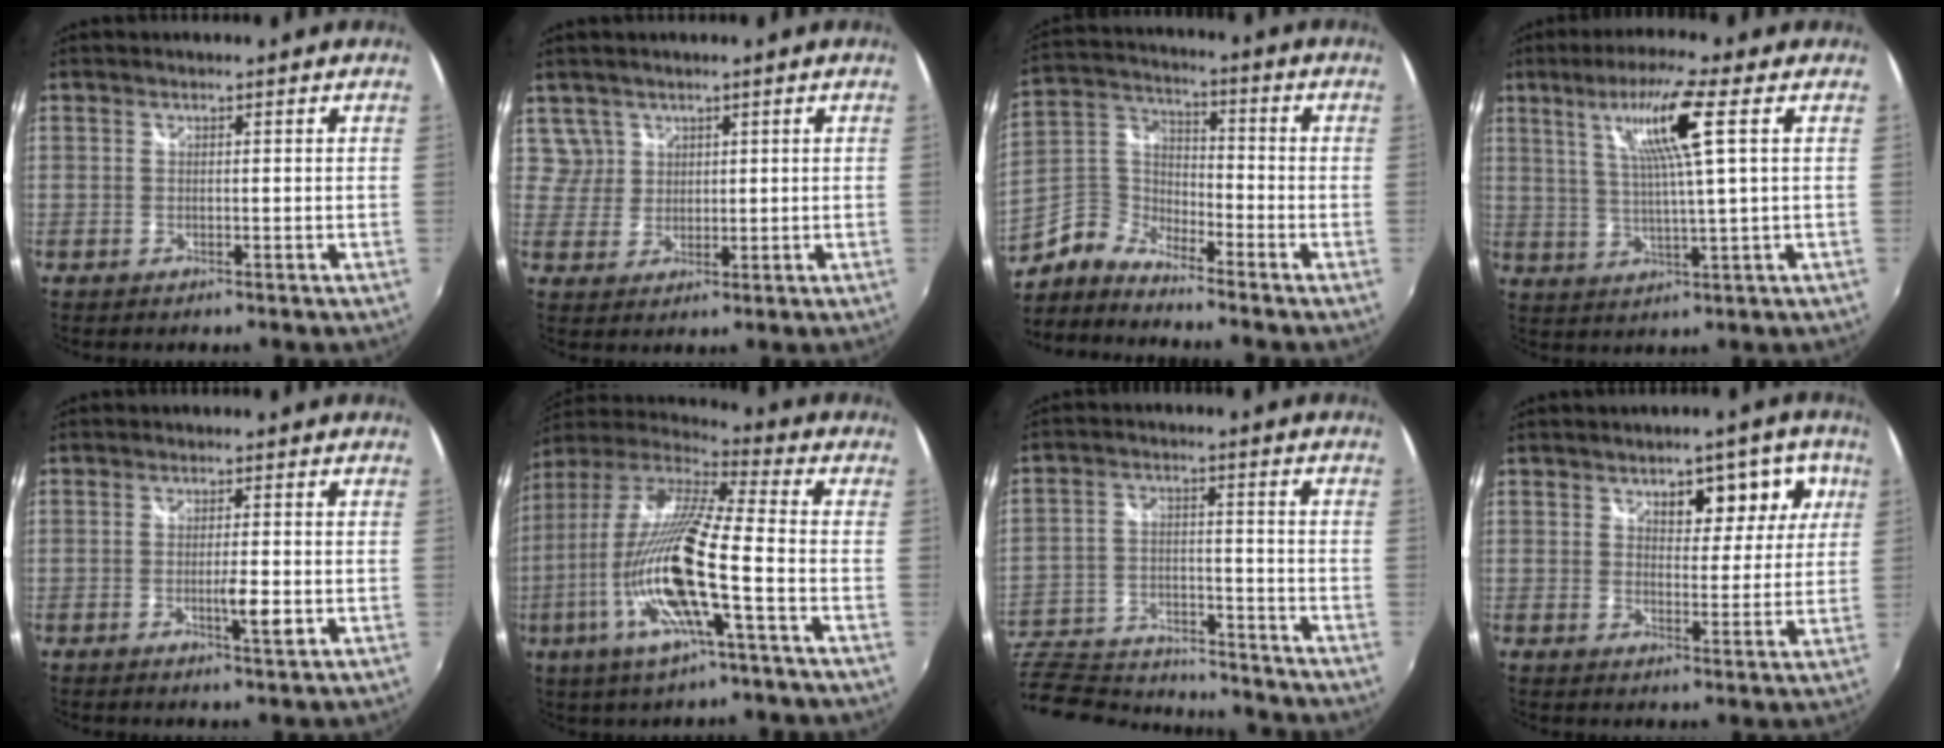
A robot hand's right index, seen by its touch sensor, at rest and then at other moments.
{"total": 3.7, "force": [2.2, 3.0, -0.3], "torque": [0.020, 0.010, 0.040]}
{"total": 6.3, "force": [-4.8, 3.4, 2.2], "torque": [-0.057, 0.024, -0.118]}
{"total": 10.3, "force": [4.0, -0.3, 9.5], "torque": [-0.167, 0.005, 0.075]}
{"total": 3.7, "force": [-1.0, 0.5, 3.6], "torque": [-0.060, -0.007, -0.015]}
{"total": 19.8, "force": [-6.1, 2.2, 18.8], "torque": [-0.344, -0.031, -0.121]}
{"total": 24.4, "force": [-19.5, 9.9, 10.8], "torque": [-0.255, -0.018, -0.286]}
{"total": 8.5, "force": [3.9, 4.8, 5.9], "torque": [-0.081, 0.025, 0.057]}